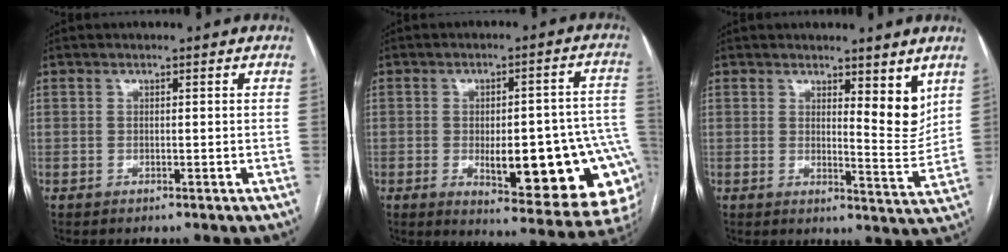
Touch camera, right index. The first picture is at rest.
{"total": 20.7, "force": [-5.2, 6.5, 18.9], "torque": [-0.147, 0.024, -0.046]}
{"total": 5.6, "force": [3.4, 1.5, 4.2], "torque": [-0.052, -0.024, 0.049]}